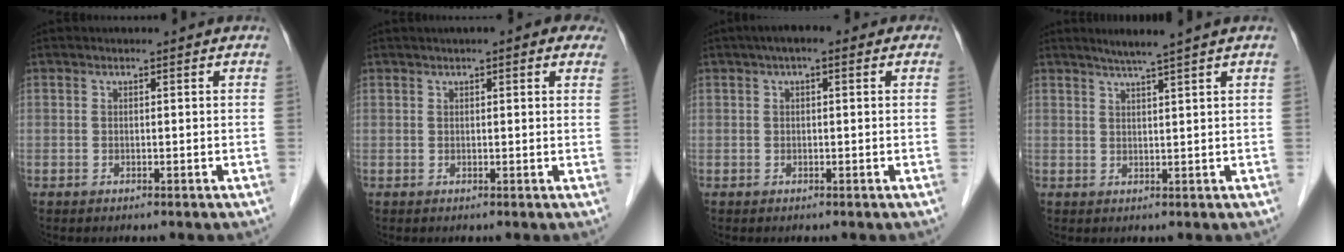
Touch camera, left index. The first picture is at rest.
{"total": 4.5, "force": [2.9, 1.0, 3.3], "torque": [-0.029, 0.022, 0.028]}
{"total": 3.2, "force": [1.4, 1.3, 2.6], "torque": [-0.041, 0.021, 0.014]}
{"total": 3.8, "force": [2.9, -1.2, 2.1], "torque": [-0.034, -0.001, 0.053]}